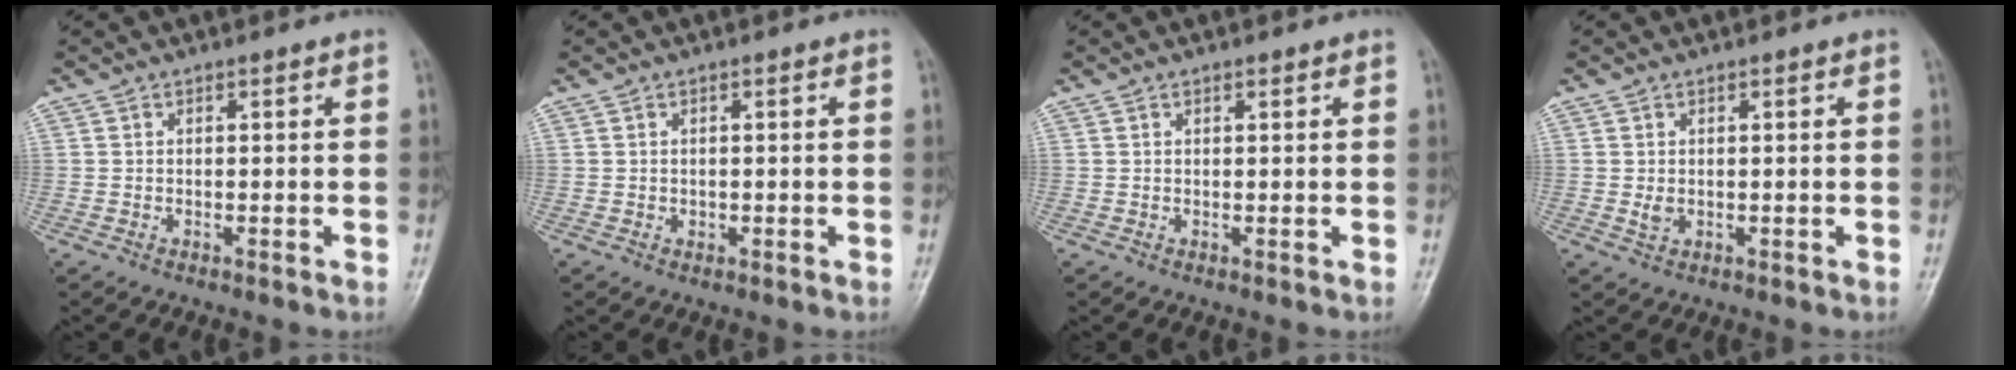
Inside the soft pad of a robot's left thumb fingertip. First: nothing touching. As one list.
[{"total": 0.6, "force": [0.0, 0.5, 0.2], "torque": [0.001, 0.000, 0.000]}, {"total": 0.7, "force": [0.5, 0.3, 0.4], "torque": [-0.006, -0.002, 0.006]}, {"total": 1.5, "force": [0.2, 1.1, 1.0], "torque": [-0.013, -0.003, 0.008]}]